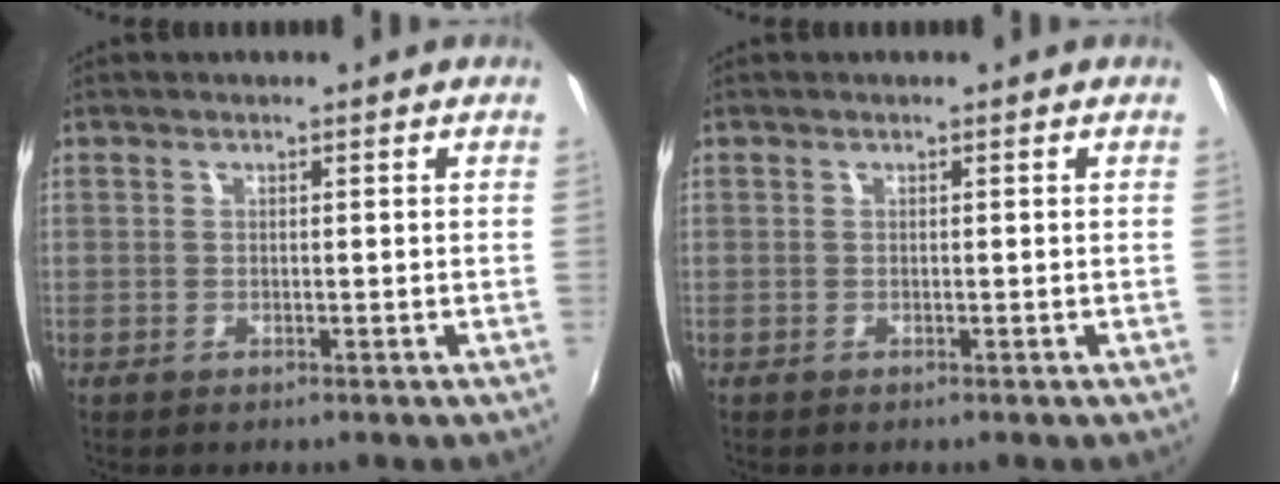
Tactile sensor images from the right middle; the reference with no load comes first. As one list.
[{"total": 0.0}]